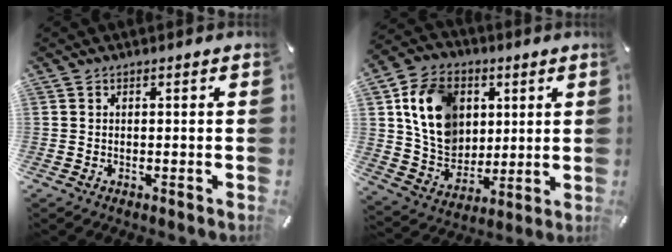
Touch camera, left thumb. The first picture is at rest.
{"total": 15.2, "force": [4.2, 12.8, 7.2], "torque": [-0.125, 0.002, 0.087]}